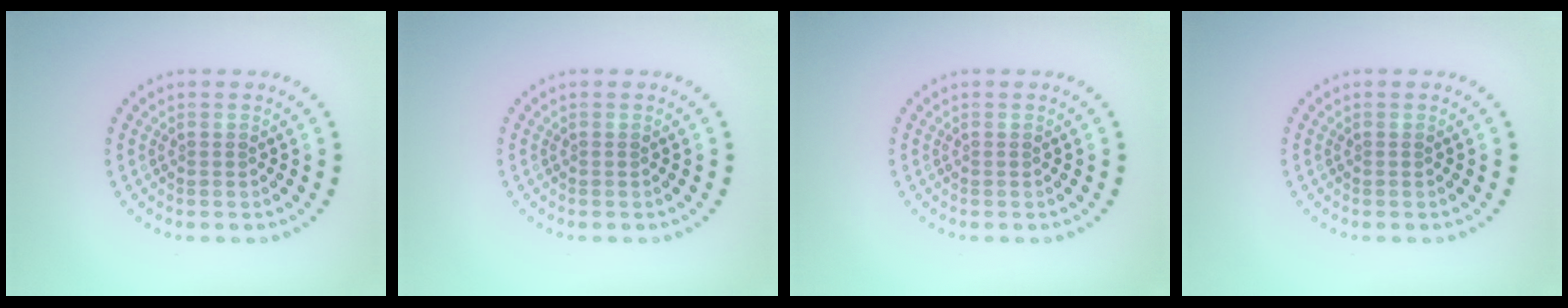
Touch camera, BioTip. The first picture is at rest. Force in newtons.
{"total": 0.0}
{"total": 0.0}
{"total": 0.0}